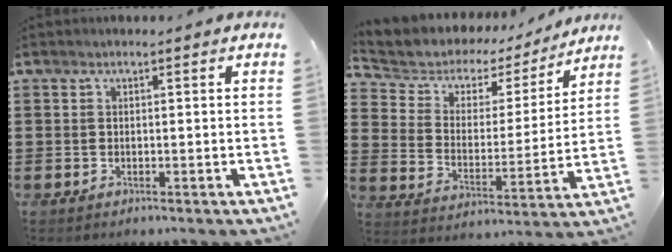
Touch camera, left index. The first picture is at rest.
{"total": 4.4, "force": [3.1, 3.0, 0.8], "torque": [-0.044, -0.018, 0.045]}